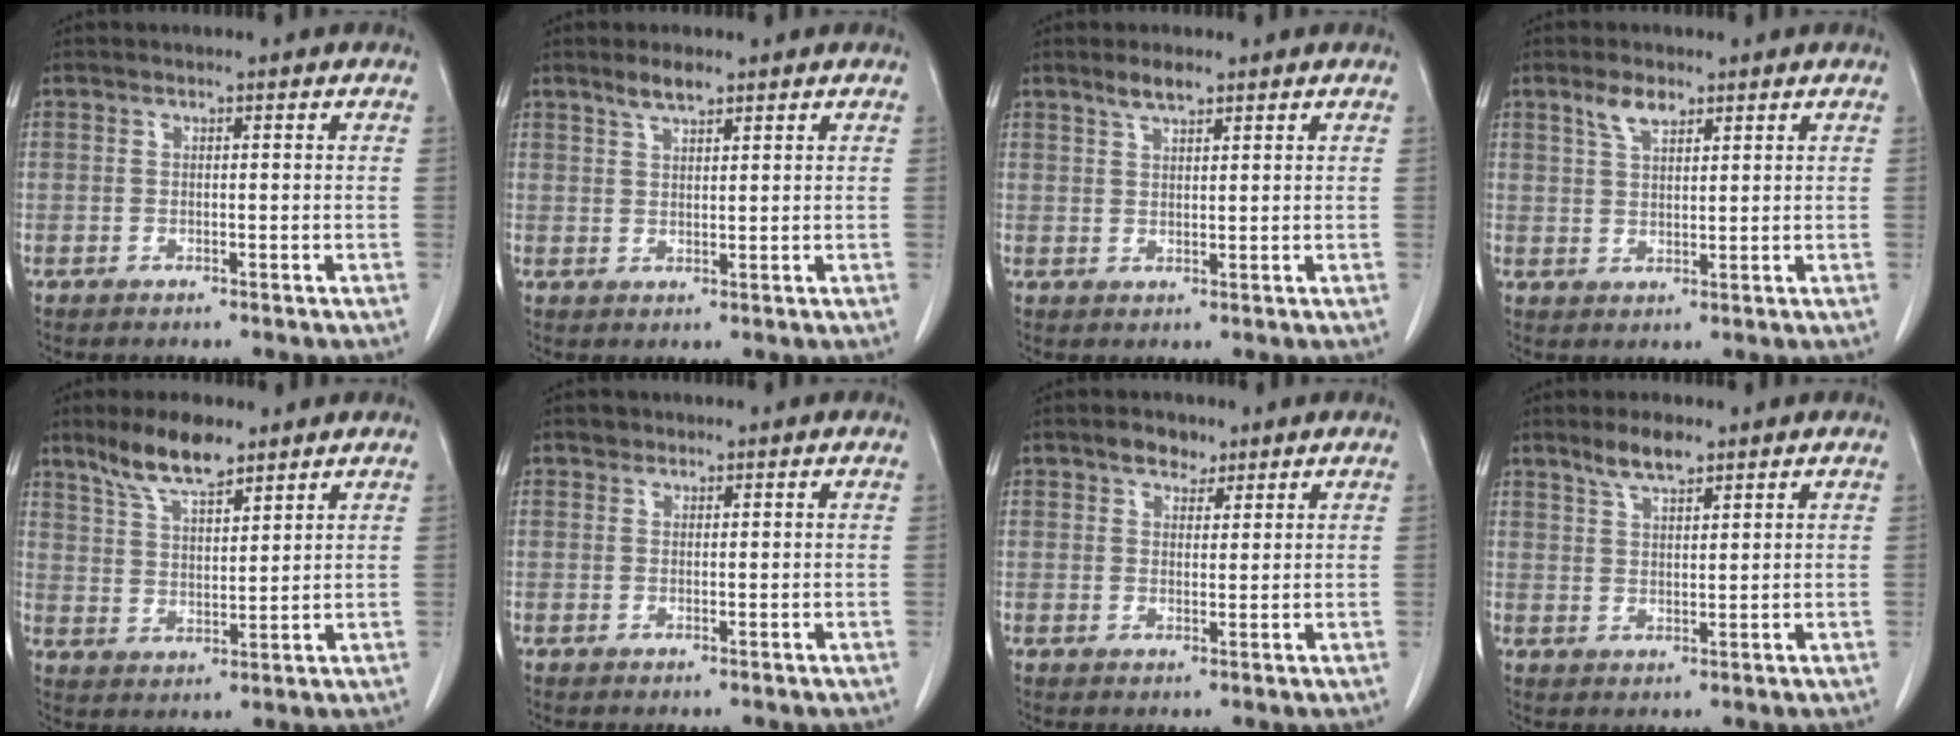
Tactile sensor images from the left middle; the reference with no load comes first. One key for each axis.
{"total": 3.1, "fx": 2.4, "fy": 0.6, "fz": 1.8, "tx": -0.039, "ty": 0.002, "tz": 0.047}
{"total": 2.8, "fx": 2.2, "fy": 0.5, "fz": 1.7, "tx": -0.036, "ty": 0.002, "tz": 0.043}
{"total": 3.7, "fx": 2.5, "fy": 1.4, "fz": 2.3, "tx": -0.049, "ty": 0.005, "tz": 0.051}
{"total": 8.4, "fx": 6.5, "fy": 2.0, "fz": 4.9, "tx": -0.099, "ty": 0.005, "tz": 0.124}
{"total": 1.0, "fx": 0.7, "fy": 0.7, "fz": 0.0, "tx": 0.004, "ty": 0.001, "tz": 0.008}
{"total": 3.1, "fx": 2.3, "fy": 1.8, "fz": 1.1, "tx": -0.018, "ty": 0.005, "tz": 0.037}
{"total": 4.6, "fx": 3.5, "fy": 1.0, "fz": 2.7, "tx": -0.056, "ty": 0.001, "tz": 0.068}